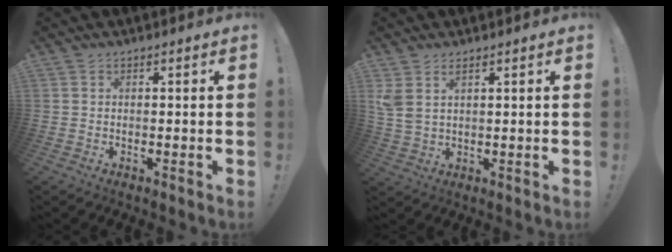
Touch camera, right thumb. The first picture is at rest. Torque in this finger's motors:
{"motor_torque": [0.55, 0.70, 0.51, 0.17, 0.02]}